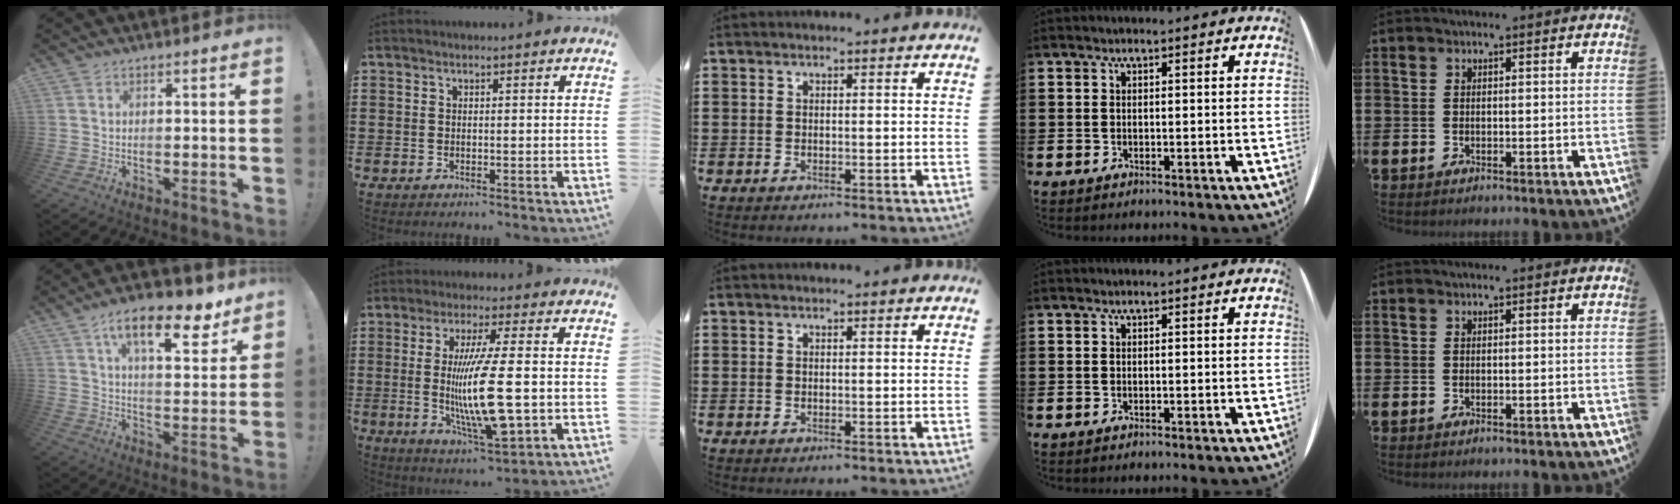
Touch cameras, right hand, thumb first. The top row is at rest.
{"thumb": {"total": 17.4, "force": [9.9, 6.0, 13.0], "torque": [-0.191, -0.056, 0.156]}, "index": {"total": 13.5, "force": [-1.0, 2.5, 13.2], "torque": [-0.263, -0.020, -0.023]}}